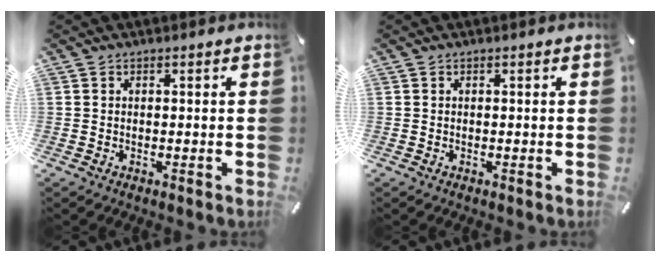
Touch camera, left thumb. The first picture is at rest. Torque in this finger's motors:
{"motor_torque": [-0.04, -0.01, 0.02, -0.02, 0.00]}